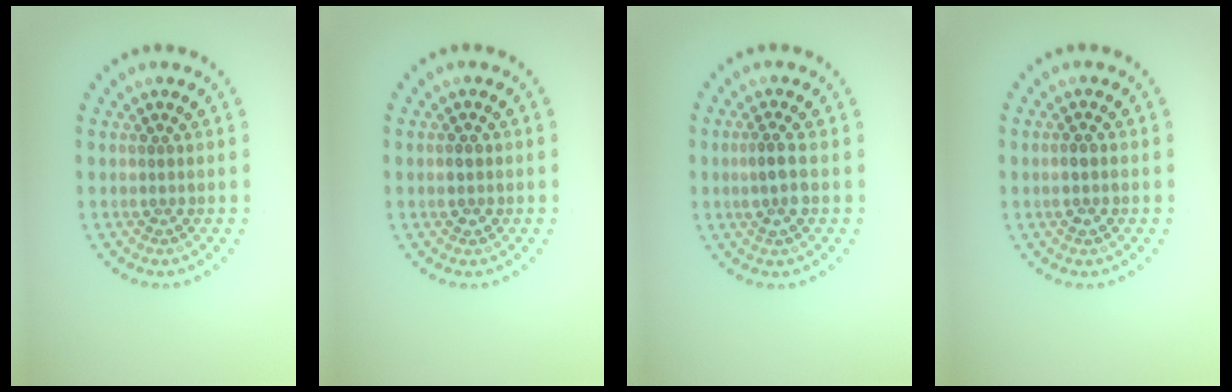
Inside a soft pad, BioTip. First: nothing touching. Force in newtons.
{"total": 1.5, "press": 1.5, "slide": 0.1}
{"total": 2.1, "press": 2.0, "slide": 0.8}
{"total": 1.4, "press": 1.4, "slide": 0.5}